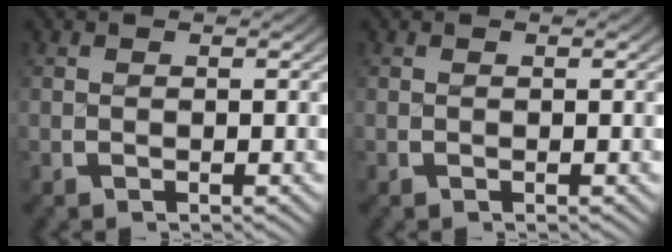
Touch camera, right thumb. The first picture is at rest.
{"total": 0.0}